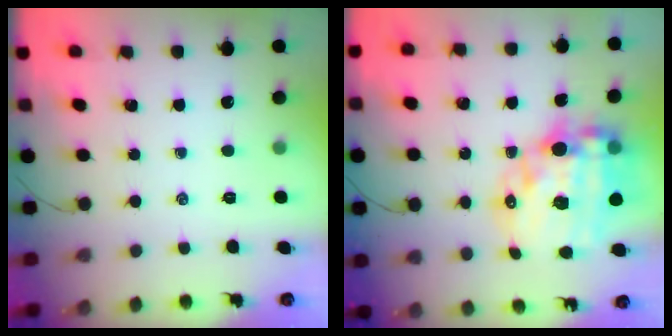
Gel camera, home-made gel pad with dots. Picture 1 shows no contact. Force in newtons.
{"total": 25.0, "press": 24.4, "slide": 5.6}